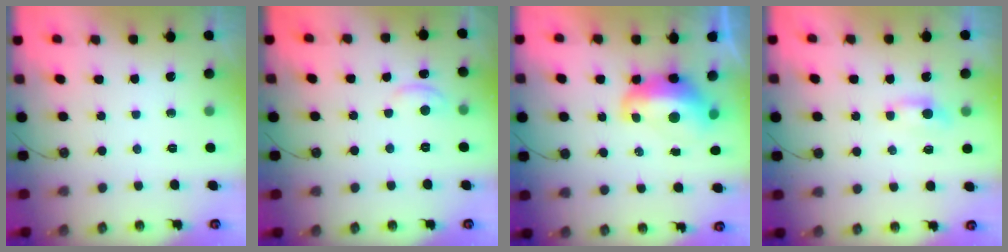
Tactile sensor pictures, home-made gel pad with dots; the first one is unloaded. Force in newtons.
{"total": 2.6, "press": 2.6, "slide": 0.2}
{"total": 4.1, "press": 3.9, "slide": 1.1}
{"total": 1.3, "press": 1.2, "slide": 0.4}